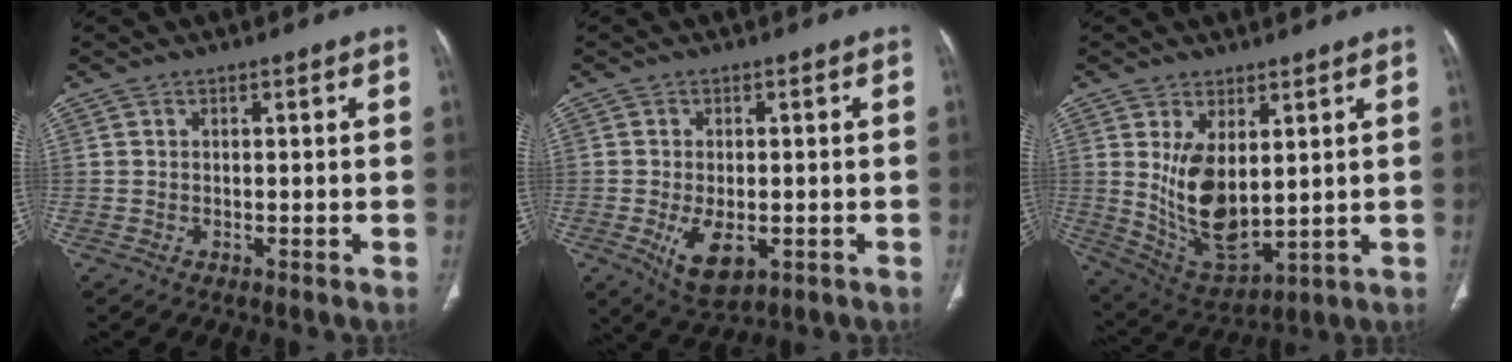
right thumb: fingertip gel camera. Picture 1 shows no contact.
{"total": 7.3, "force": [-2.0, 3.9, 5.8], "torque": [-0.099, -0.010, -0.022]}
{"total": 12.2, "force": [2.3, 6.3, 10.2], "torque": [-0.176, -0.025, 0.068]}